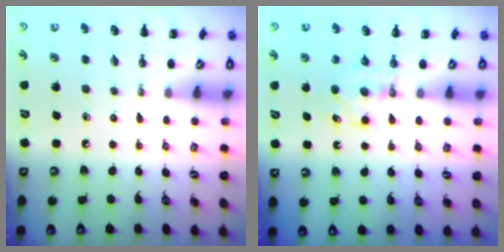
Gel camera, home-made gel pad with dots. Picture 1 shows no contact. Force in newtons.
{"total": 5.6, "press": 5.4, "slide": 1.5}